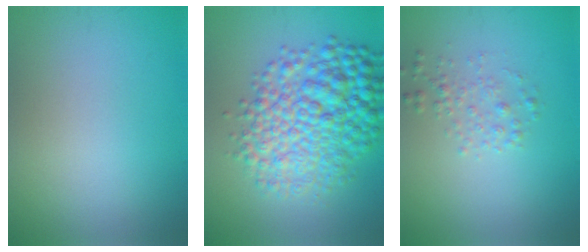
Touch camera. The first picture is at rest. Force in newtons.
{"total": 8.5, "press": 8.5, "slide": 0.1}
{"total": 1.6, "press": 1.6, "slide": 0.0}